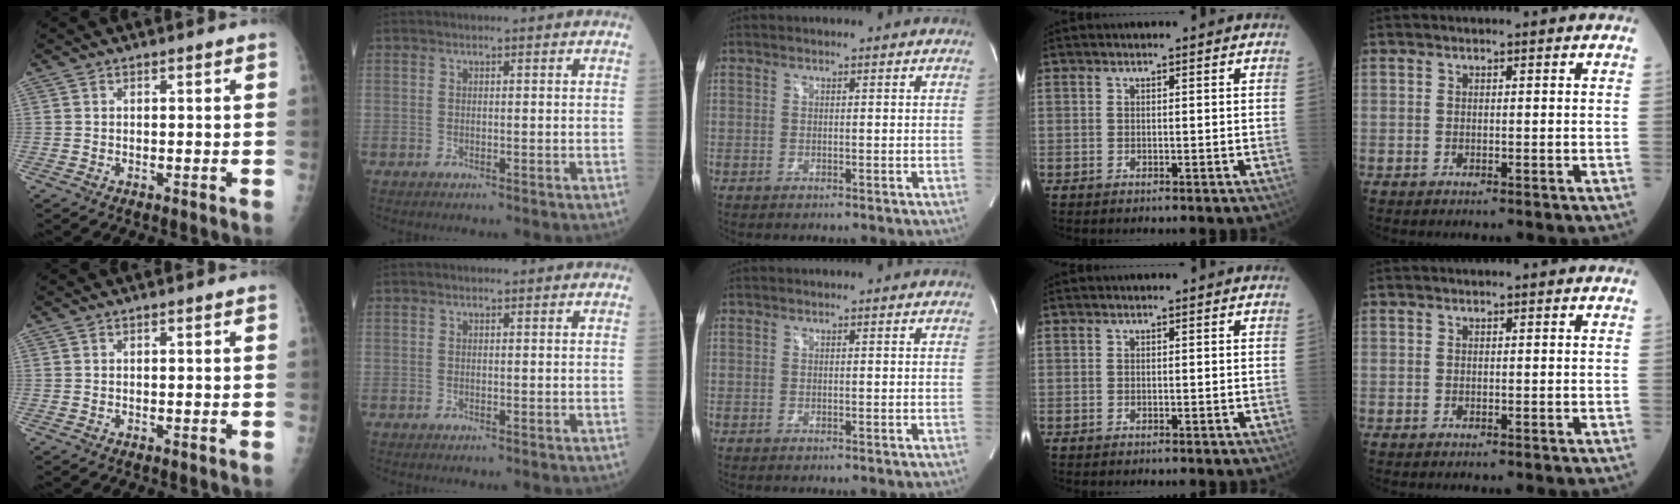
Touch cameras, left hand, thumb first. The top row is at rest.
{}